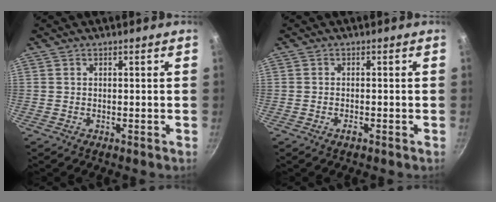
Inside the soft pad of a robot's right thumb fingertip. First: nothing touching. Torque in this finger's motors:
{"motor_torque": [0.15, -0.08, -0.41, 0.20, -0.05]}